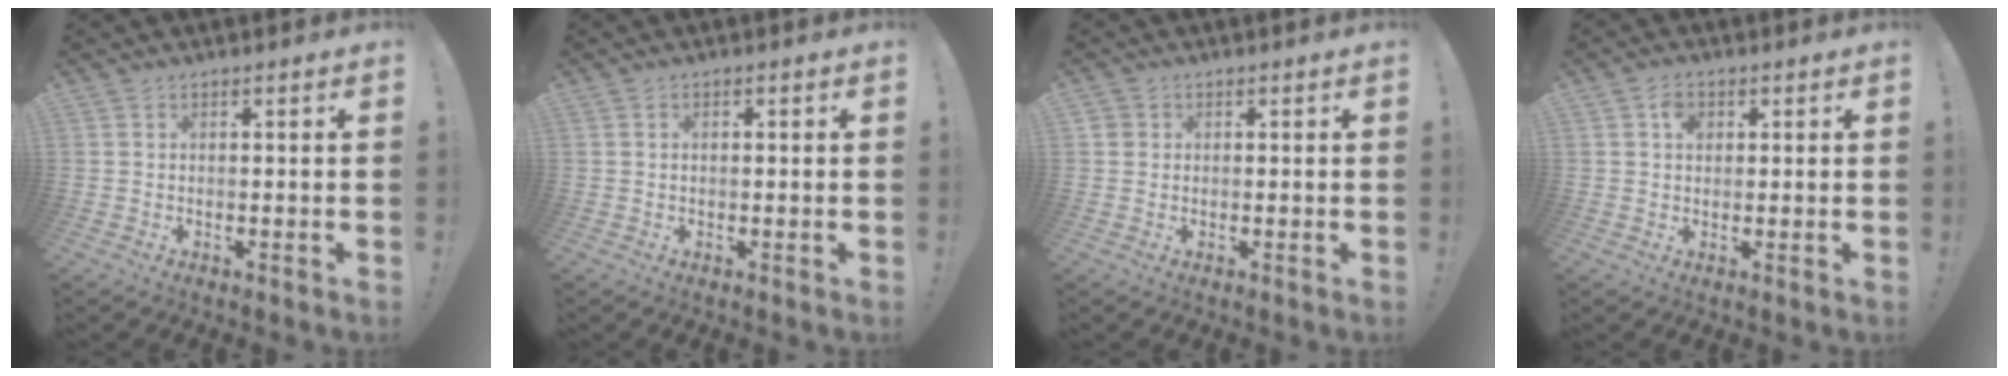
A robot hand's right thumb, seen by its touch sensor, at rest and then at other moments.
{"total": 0.5, "force": [0.1, 0.3, 0.4], "torque": [-0.002, -0.001, -0.001]}
{"total": 1.8, "force": [0.6, 1.6, 0.3], "torque": [-0.004, -0.001, 0.011]}
{"total": 3.4, "force": [0.9, 2.7, 1.9], "torque": [-0.017, -0.002, 0.011]}